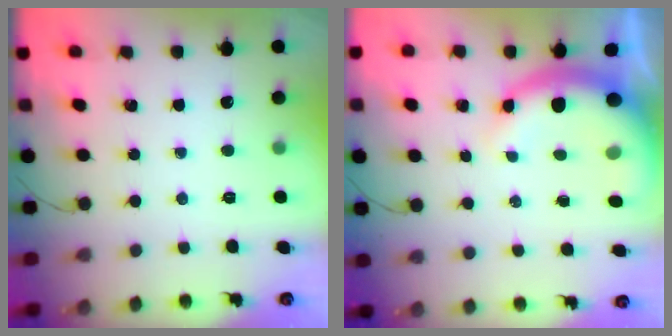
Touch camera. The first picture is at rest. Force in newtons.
{"total": 11.7, "press": 11.5, "slide": 2.3}